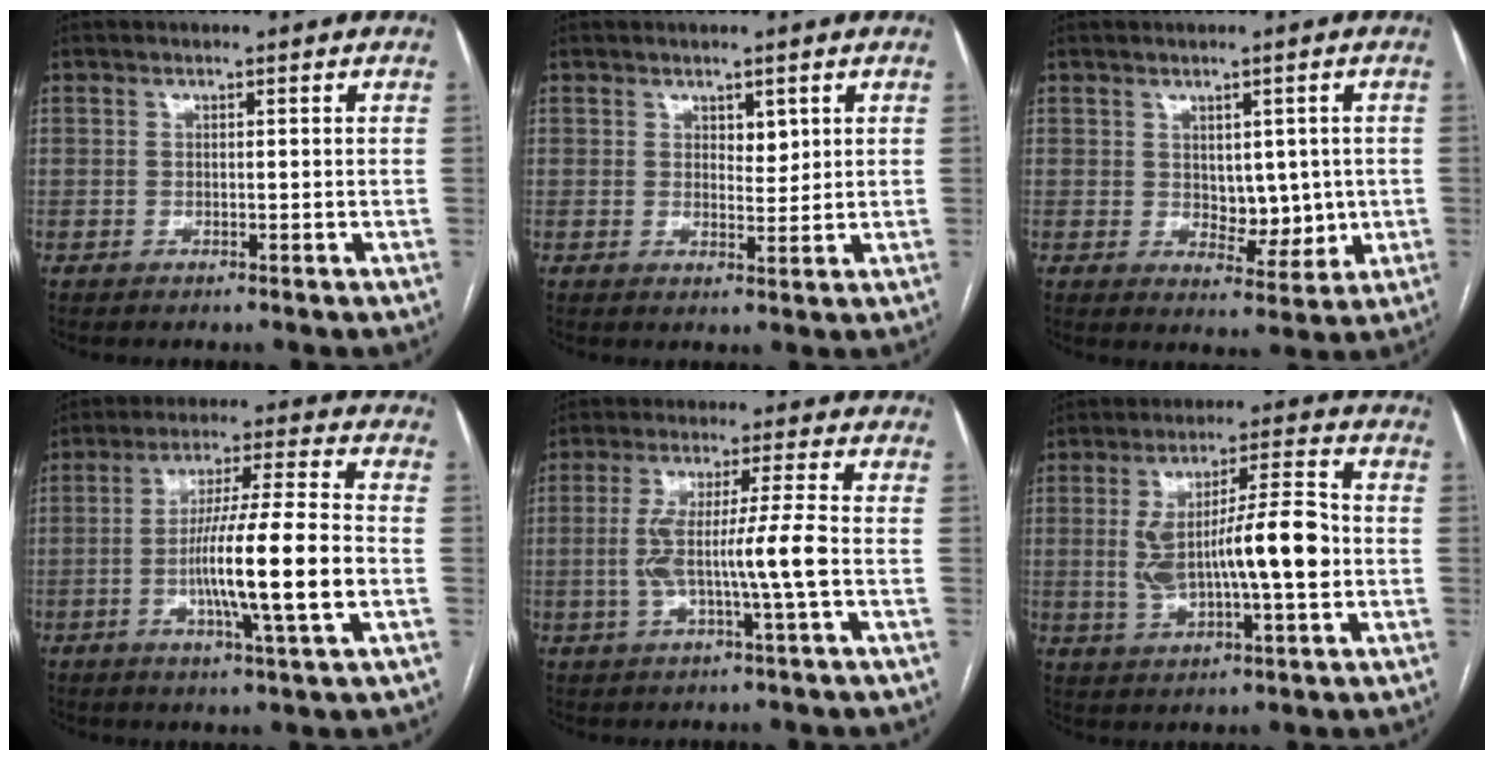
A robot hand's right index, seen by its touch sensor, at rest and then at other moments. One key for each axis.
{"total": 2.3, "fx": 1.1, "fy": 1.3, "fz": 1.6, "tx": -0.020, "ty": -0.003, "tz": 0.021}
{"total": 5.8, "fx": 0.3, "fy": 3.3, "fz": 4.7, "tx": -0.059, "ty": -0.003, "tz": 0.018}
{"total": 14.2, "fx": -2.9, "fy": -0.3, "fz": 13.9, "tx": -0.243, "ty": -0.004, "tz": -0.056}
{"total": 9.0, "fx": -1.4, "fy": -0.6, "fz": 8.9, "tx": -0.173, "ty": 0.008, "tz": -0.026}
{"total": 13.5, "fx": -0.7, "fy": 2.6, "fz": 13.2, "tx": -0.236, "ty": 0.019, "tz": -0.007}